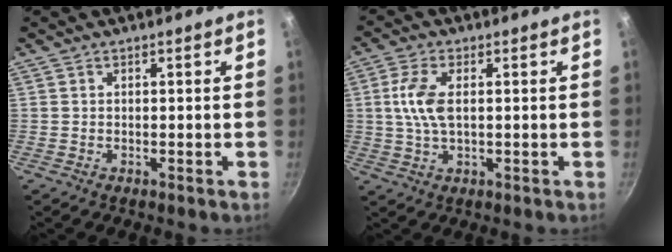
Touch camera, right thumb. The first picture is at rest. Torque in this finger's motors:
{"motor_torque": [0.51, 1.78, 0.84, 0.36, 0.32]}